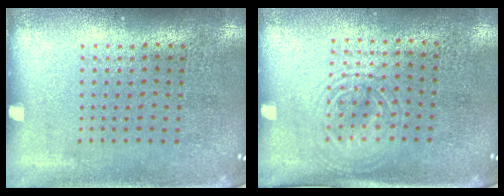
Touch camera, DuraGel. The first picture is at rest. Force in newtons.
{"total": 1.5, "press": 1.3, "slide": 0.6}